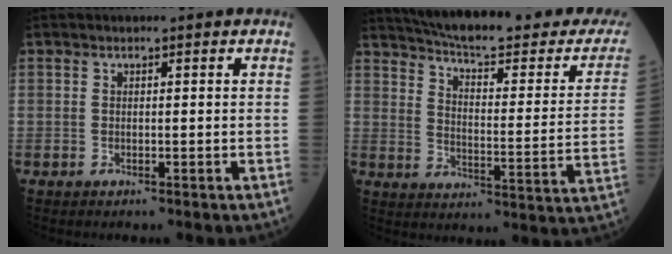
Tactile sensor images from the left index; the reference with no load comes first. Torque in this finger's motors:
{"motor_torque": [0.93, -1.21, 0.13, 0.08]}